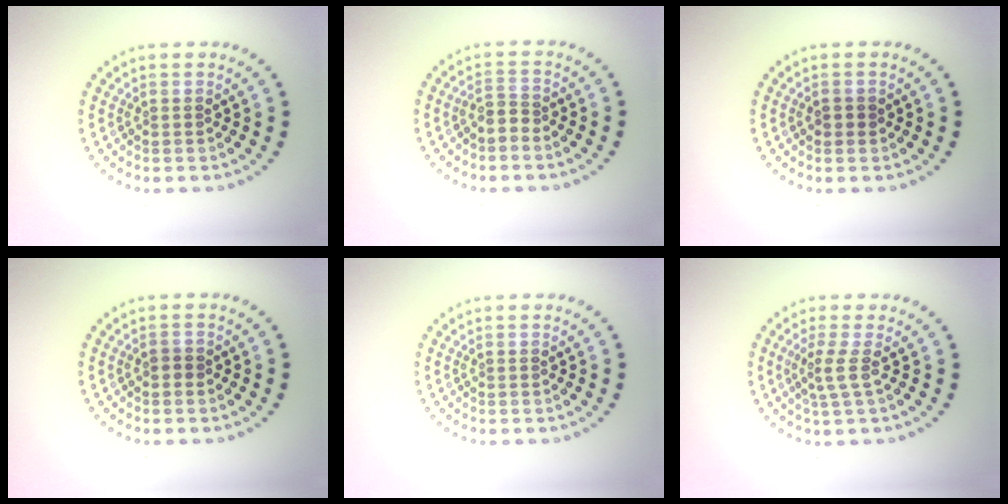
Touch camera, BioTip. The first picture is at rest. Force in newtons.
{"total": 1.7, "press": 1.2, "slide": 1.2}
{"total": 1.1, "press": 1.0, "slide": 0.2}
{"total": 0.8, "press": 0.7, "slide": 0.3}
{"total": 0.0}
{"total": 1.9, "press": 1.5, "slide": 1.2}